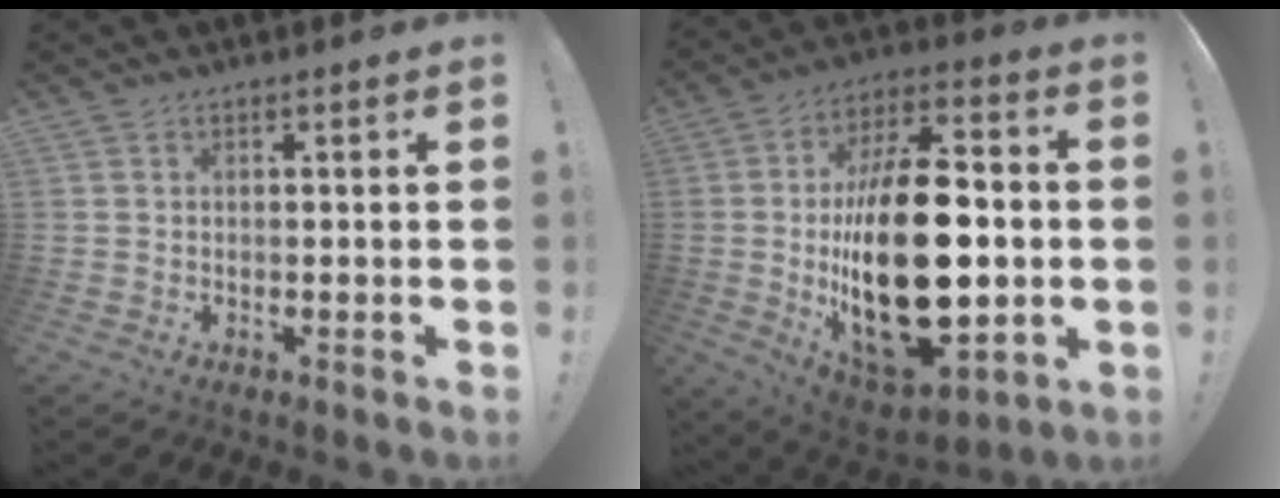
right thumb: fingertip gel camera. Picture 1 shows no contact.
{"total": 31.9, "force": [-2.1, 16.6, 27.2], "torque": [-0.499, 0.003, -0.023]}